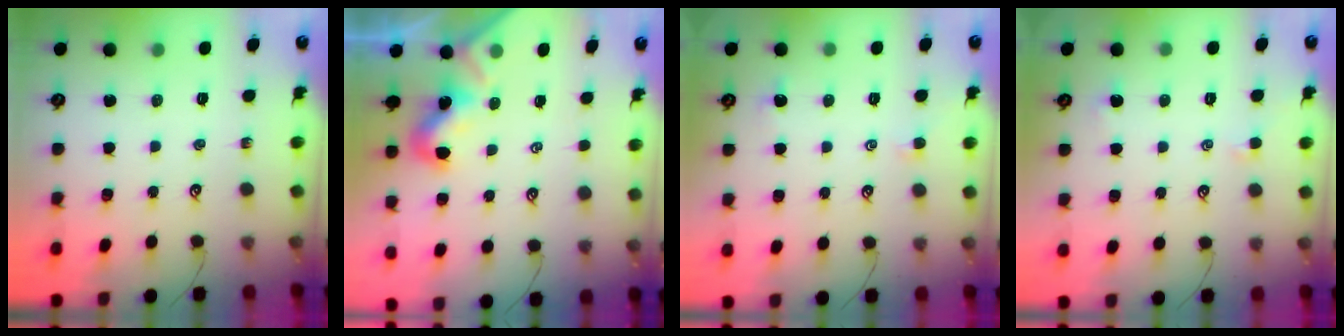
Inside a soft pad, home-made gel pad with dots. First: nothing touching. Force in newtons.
{"total": 1.8, "press": 1.7, "slide": 0.5}
{"total": 0.6, "press": 0.5, "slide": 0.4}
{"total": 0.7, "press": 0.7, "slide": 0.3}